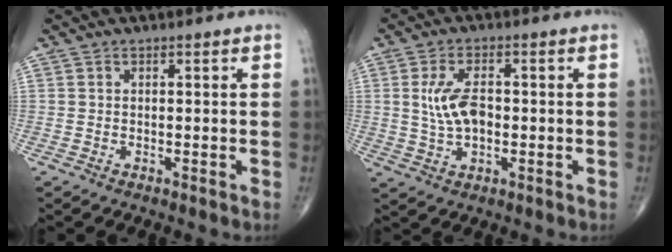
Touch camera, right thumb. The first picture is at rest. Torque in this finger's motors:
{"motor_torque": [-0.04, 0.39, 0.76, 0.07, 0.10]}